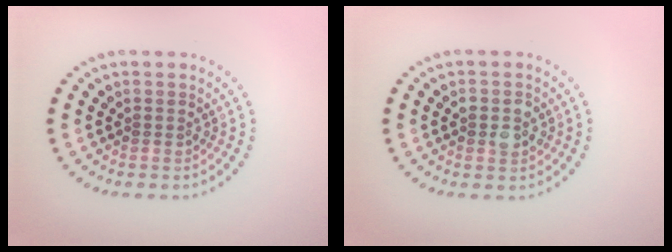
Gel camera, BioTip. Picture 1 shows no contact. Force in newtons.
{"total": 2.4, "press": 2.4, "slide": 0.1}